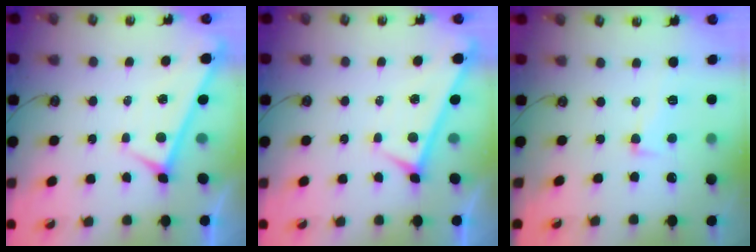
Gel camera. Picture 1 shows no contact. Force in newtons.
{"total": 0.0}
{"total": 2.1, "press": 1.2, "slide": 1.8}